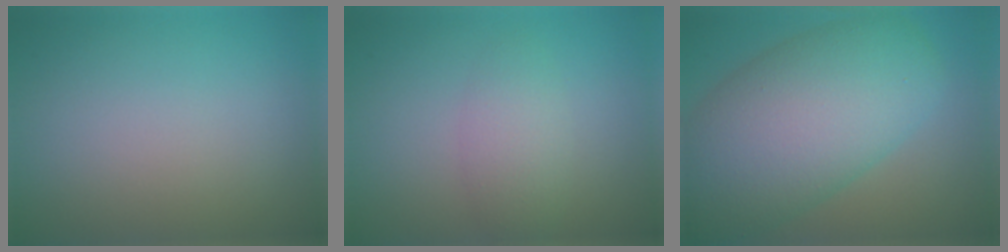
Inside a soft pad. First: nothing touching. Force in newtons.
{"total": 2.7, "press": 2.7, "slide": 0.1}
{"total": 12.0, "press": 12.0, "slide": 0.4}